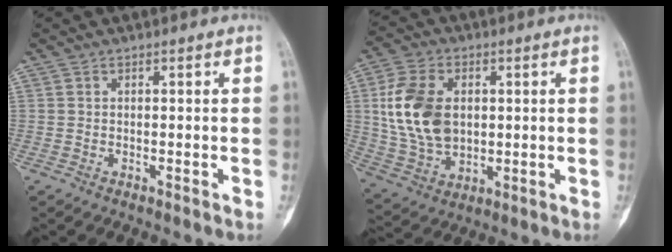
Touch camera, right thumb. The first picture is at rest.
{"total": 14.8, "force": [2.0, 10.0, 10.7], "torque": [-0.195, -0.003, 0.044]}